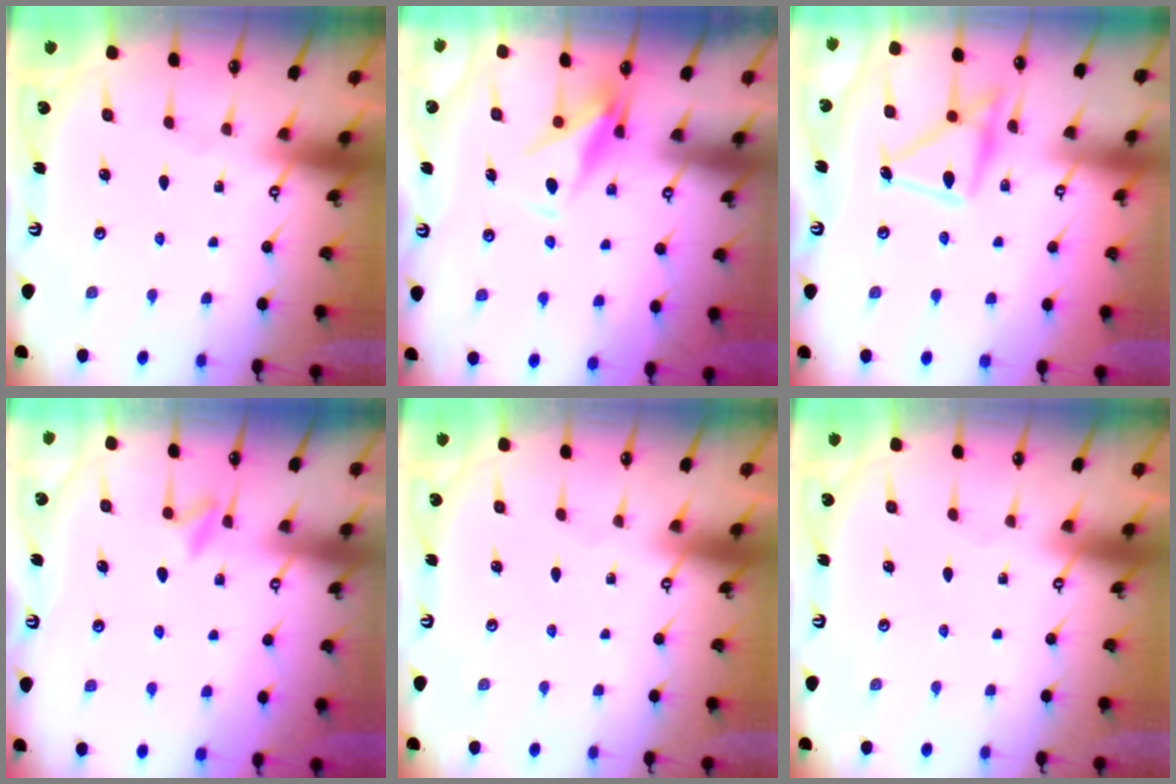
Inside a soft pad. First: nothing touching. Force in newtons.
{"total": 8.7, "press": 8.6, "slide": 1.5}
{"total": 18.0, "press": 18.0, "slide": 1.1}
{"total": 5.4, "press": 5.1, "slide": 1.7}
{"total": 0.0}
{"total": 0.0}